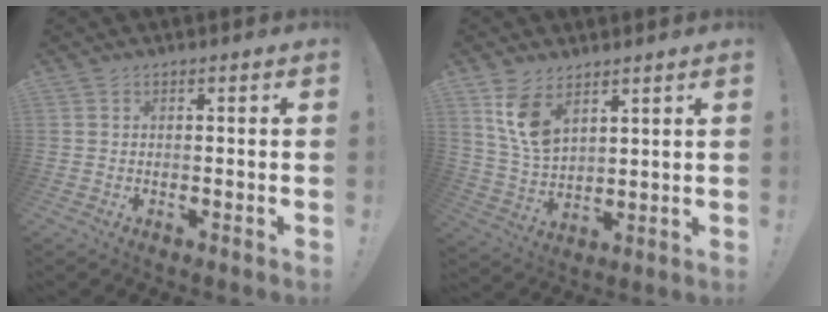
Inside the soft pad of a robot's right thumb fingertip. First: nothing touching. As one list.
[{"total": 10.0, "force": [6.1, 5.4, 5.7], "torque": [-0.107, -0.030, 0.117]}]